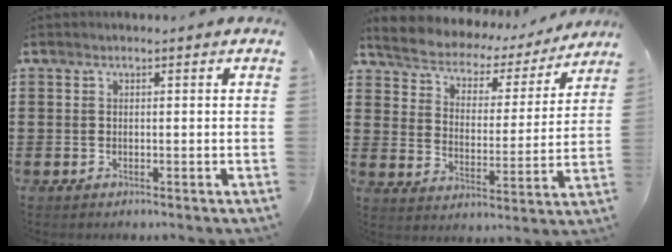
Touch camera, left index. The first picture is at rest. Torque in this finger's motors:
{"motor_torque": [0.95, -1.19, 0.36, 0.09]}